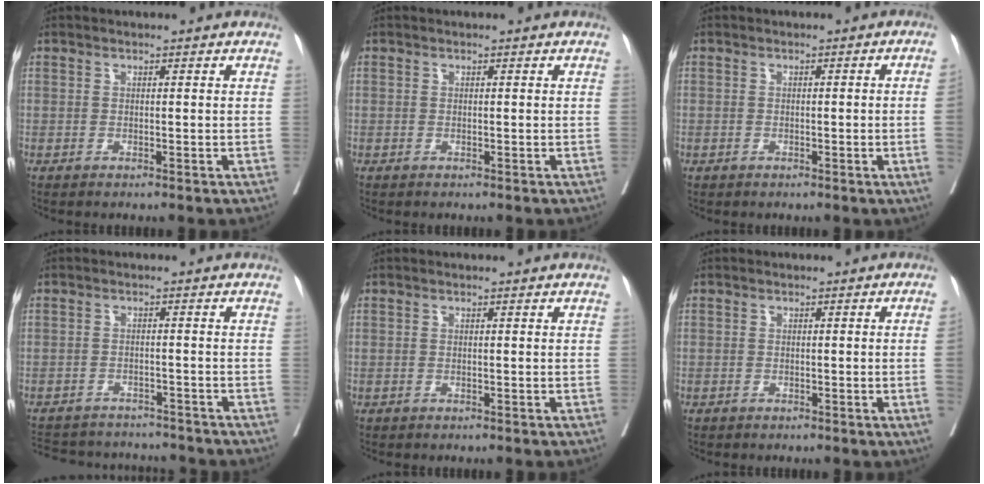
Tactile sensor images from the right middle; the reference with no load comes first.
{"total": 0.0}
{"total": 2.6, "force": [-0.4, -0.5, 2.5], "torque": [-0.036, 0.005, 0.001]}
{"total": 12.8, "force": [-11.8, 3.7, 3.1], "torque": [-0.067, 0.013, -0.154]}
{"total": 0.0}
{"total": 1.4, "force": [-0.3, -0.1, 1.4], "torque": [-0.021, 0.003, -0.003]}